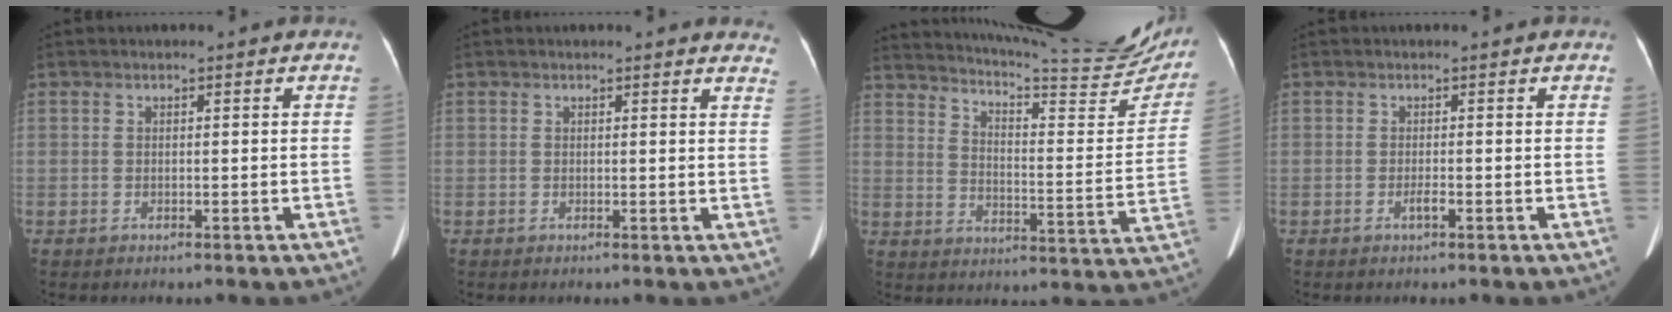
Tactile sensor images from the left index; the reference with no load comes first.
{"total": 6.2, "force": [6.1, 0.9, 1.1], "torque": [0.015, -0.029, 0.033]}
{"total": 25.4, "force": [23.3, 1.6, 9.9], "torque": [-0.151, -0.089, 0.296]}
{"total": 1.0, "force": [-0.5, -0.1, 0.8], "torque": [-0.017, -0.002, -0.004]}